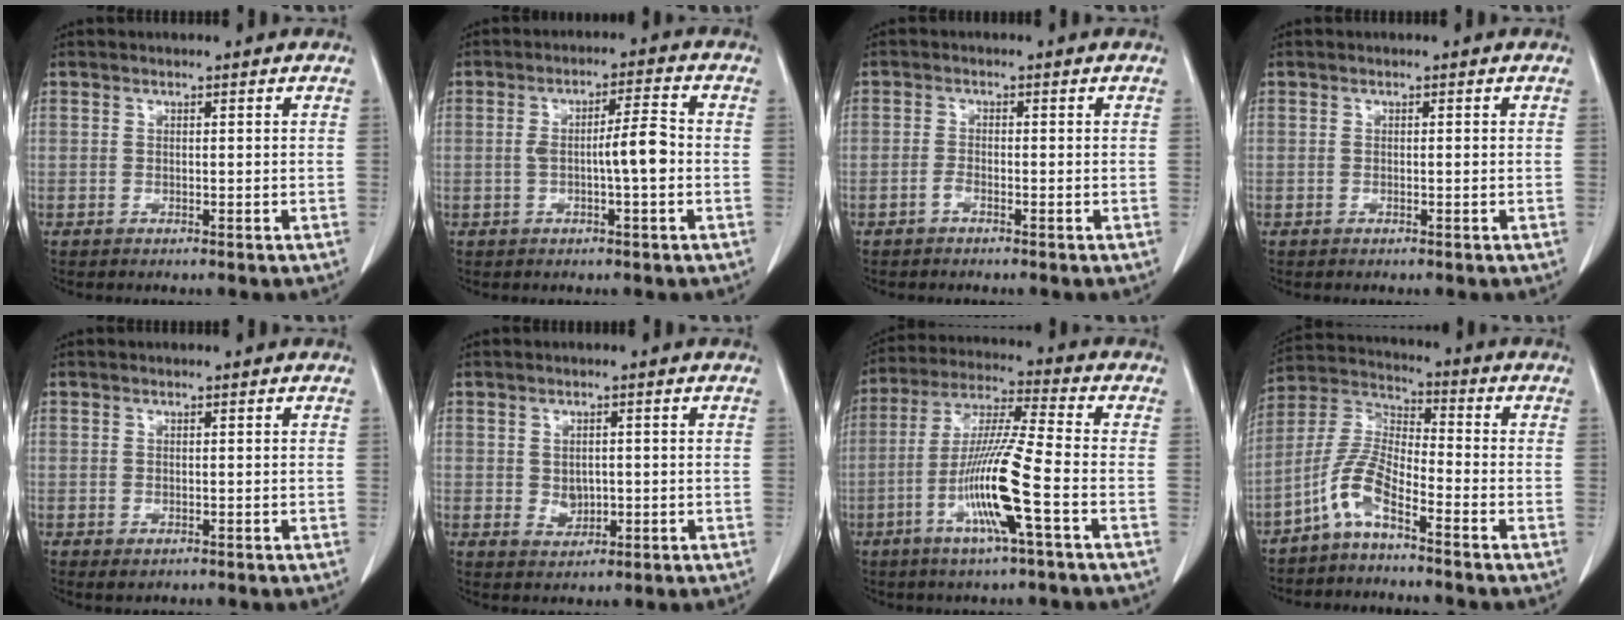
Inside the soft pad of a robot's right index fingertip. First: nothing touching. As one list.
[{"total": 5.7, "force": [-0.8, 0.4, 5.6], "torque": [-0.096, 0.012, -0.012]}, {"total": 1.2, "force": [-0.8, 0.3, 0.7], "torque": [-0.014, 0.003, -0.017]}, {"total": 0.0}, {"total": 0.6, "force": [-0.2, 0.4, 0.5], "torque": [-0.009, -0.002, 0.003]}, {"total": 2.8, "force": [0.0, 2.2, 1.8], "torque": [-0.029, -0.001, 0.009]}, {"total": 12.9, "force": [-4.4, -0.5, 12.2], "torque": [-0.243, -0.008, -0.089]}, {"total": 7.4, "force": [-4.9, 1.4, 5.3], "torque": [-0.131, 0.006, -0.109]}]